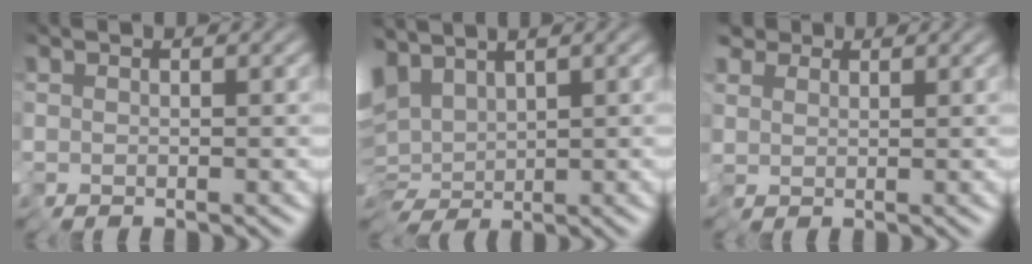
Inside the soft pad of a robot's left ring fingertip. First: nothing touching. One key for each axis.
{"total": 6.2, "fx": 2.3, "fy": 3.7, "fz": 4.5, "tx": -0.108, "ty": 0.002, "tz": 0.053}
{"total": 3.5, "fx": 1.9, "fy": 2.7, "fz": 1.1, "tx": -0.035, "ty": 0.020, "tz": 0.027}